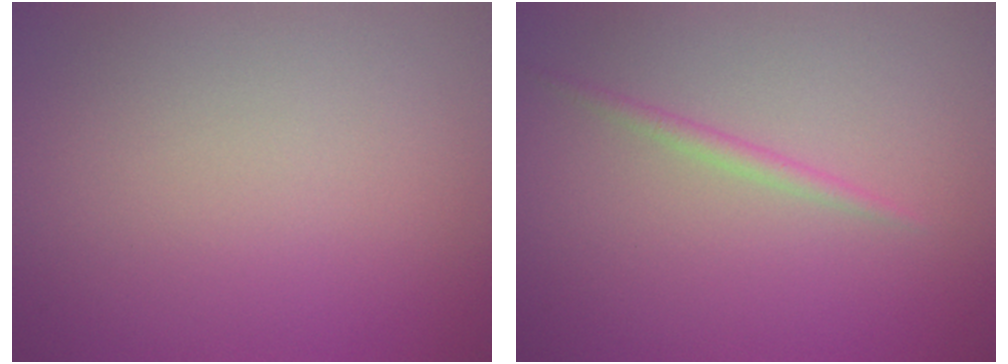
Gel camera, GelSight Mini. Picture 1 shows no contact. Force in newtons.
{"total": 1.1, "press": 1.1, "slide": 0.0}